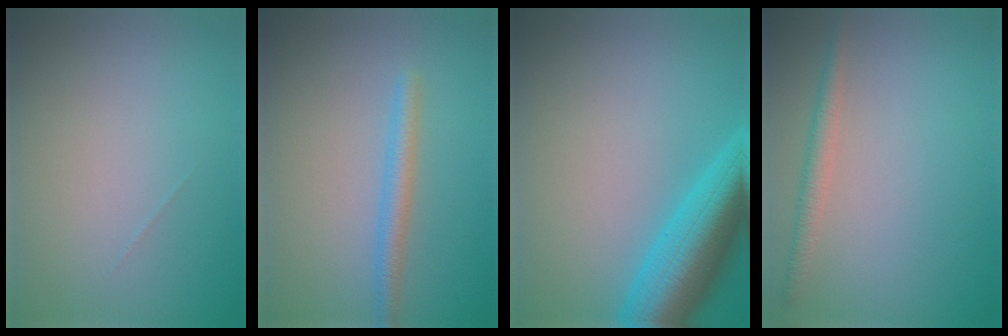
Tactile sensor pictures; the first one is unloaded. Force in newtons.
{"total": 2.2, "press": 2.1, "slide": 0.1}
{"total": 7.5, "press": 7.5, "slide": 0.4}
{"total": 1.9, "press": 1.9, "slide": 0.0}